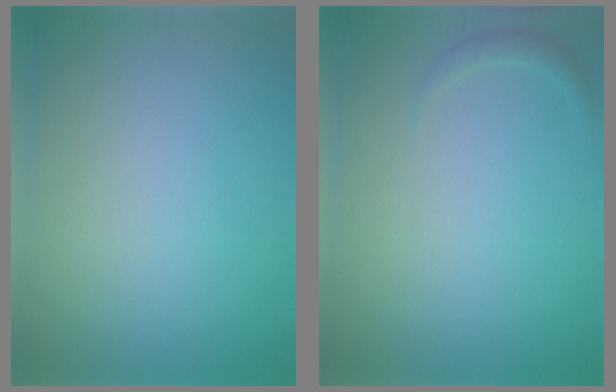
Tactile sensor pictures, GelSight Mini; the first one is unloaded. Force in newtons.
{"total": 0.8, "press": 0.8, "slide": 0.1}